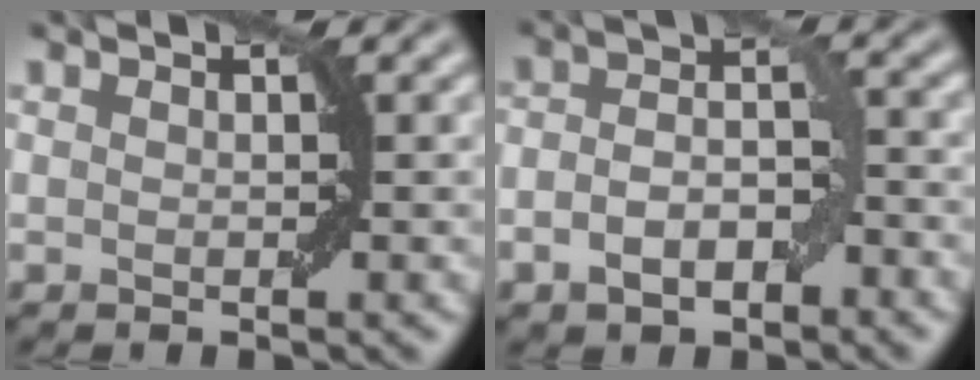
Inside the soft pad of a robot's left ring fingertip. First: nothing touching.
{"total": 4.4, "force": [-1.9, 2.3, 3.2], "torque": [-0.053, 0.004, -0.037]}